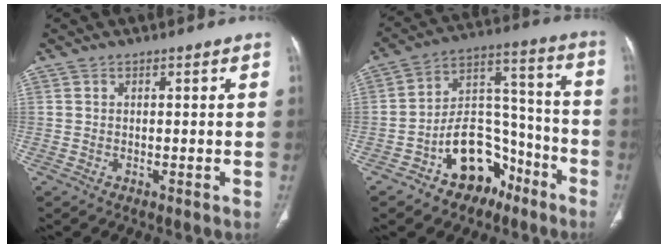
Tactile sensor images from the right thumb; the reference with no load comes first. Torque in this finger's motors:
{"motor_torque": [4.27, 0.74, 1.03, -1.08, 0.08]}